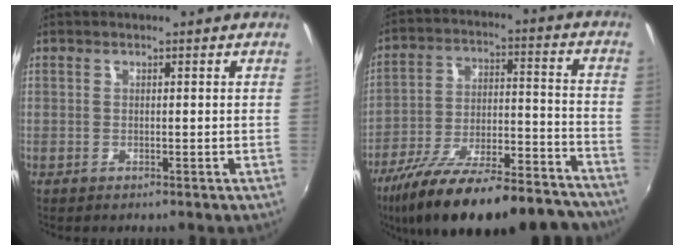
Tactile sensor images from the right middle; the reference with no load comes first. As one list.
[{"total": 28.3, "force": [-22.9, 8.1, 14.6], "torque": [-0.249, -0.029, -0.327]}]